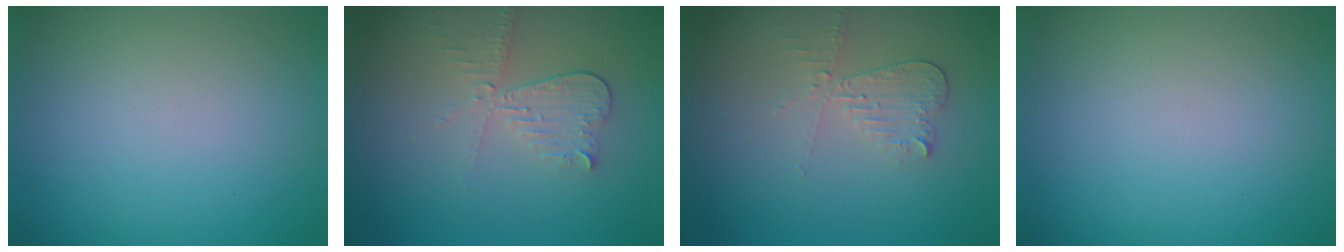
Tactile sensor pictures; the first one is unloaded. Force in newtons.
{"total": 3.0, "press": 2.6, "slide": 1.5}
{"total": 2.0, "press": 1.9, "slide": 0.7}
{"total": 0.0}